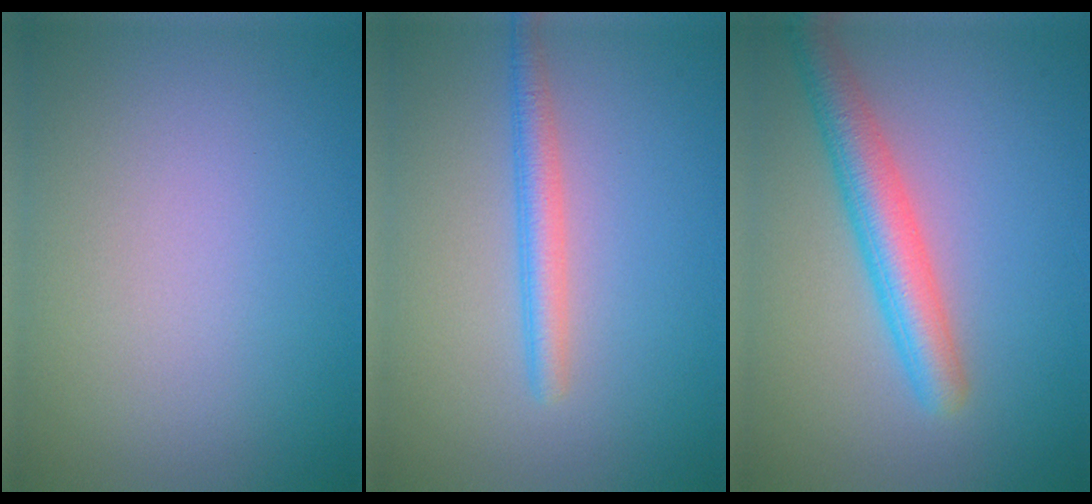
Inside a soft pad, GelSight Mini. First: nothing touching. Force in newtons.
{"total": 2.4, "press": 2.4, "slide": 0.1}
{"total": 4.5, "press": 4.5, "slide": 0.2}